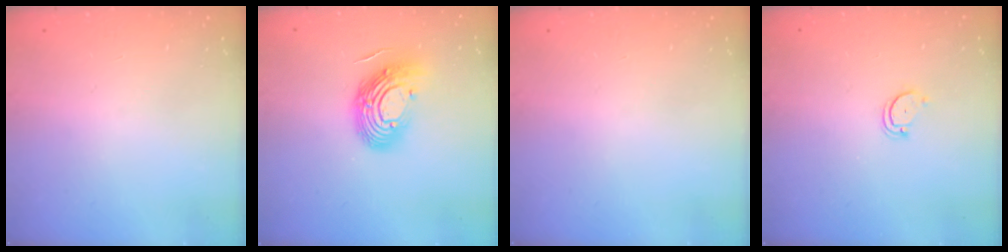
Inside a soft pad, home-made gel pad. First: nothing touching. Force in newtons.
{"total": 13.5, "press": 13.5, "slide": 1.3}
{"total": 0.0}
{"total": 3.2, "press": 3.2, "slide": 0.3}